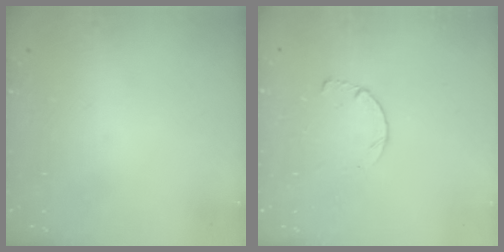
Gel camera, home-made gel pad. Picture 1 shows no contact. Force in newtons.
{"total": 2.5, "press": 2.5, "slide": 0.3}